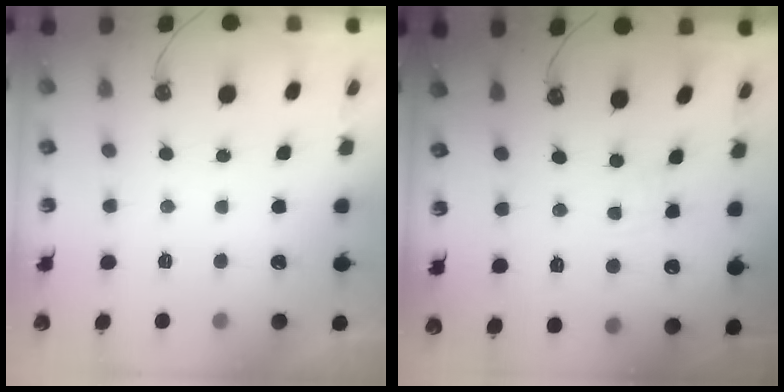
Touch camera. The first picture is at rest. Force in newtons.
{"total": 2.2, "press": 2.1, "slide": 0.4}